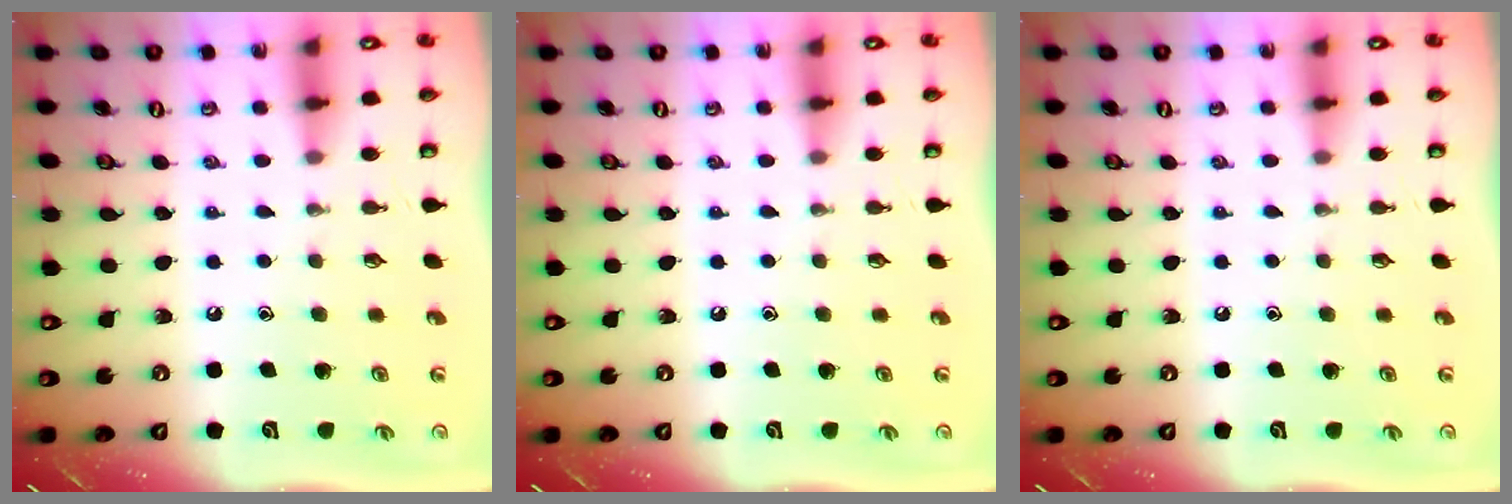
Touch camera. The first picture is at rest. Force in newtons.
{"total": 0.0}
{"total": 0.0}